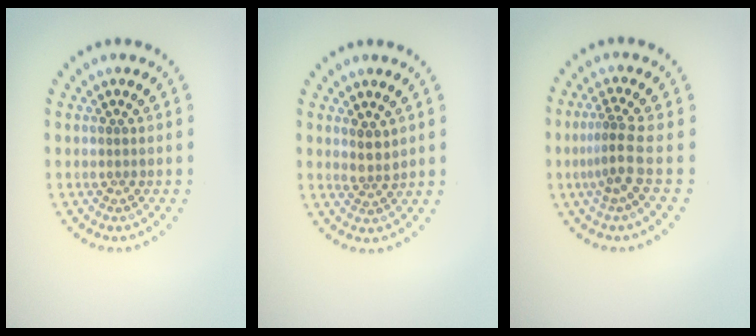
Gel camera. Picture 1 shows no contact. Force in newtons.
{"total": 1.8, "press": 1.4, "slide": 1.1}
{"total": 2.8, "press": 1.8, "slide": 2.1}